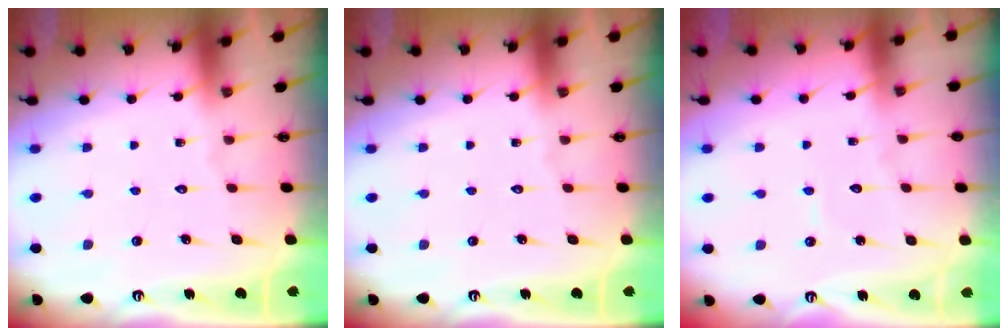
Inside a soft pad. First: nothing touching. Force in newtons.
{"total": 0.0}
{"total": 3.7, "press": 3.7, "slide": 0.5}